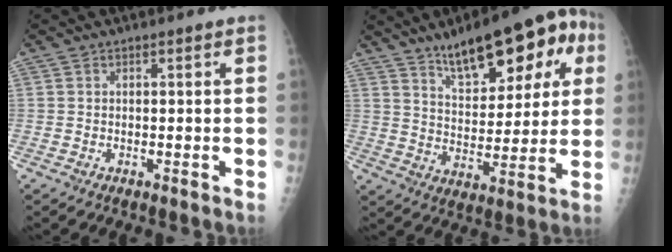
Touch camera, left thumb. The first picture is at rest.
{"total": 19.2, "force": [9.5, 7.8, 14.7], "torque": [-0.165, -0.018, 0.145]}